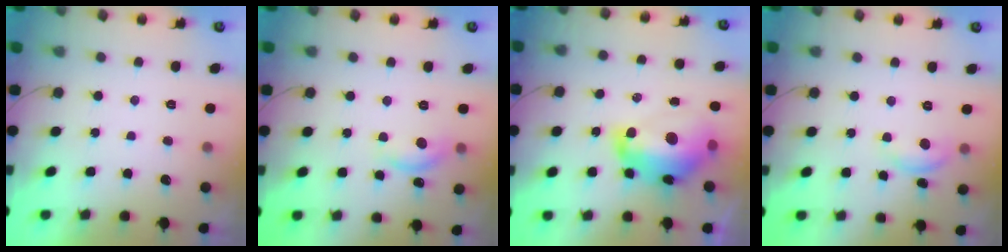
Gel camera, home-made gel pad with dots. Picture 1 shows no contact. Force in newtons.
{"total": 10.6, "press": 10.5, "slide": 0.7}
{"total": 17.3, "press": 17.2, "slide": 1.8}
{"total": 6.9, "press": 6.8, "slide": 0.4}